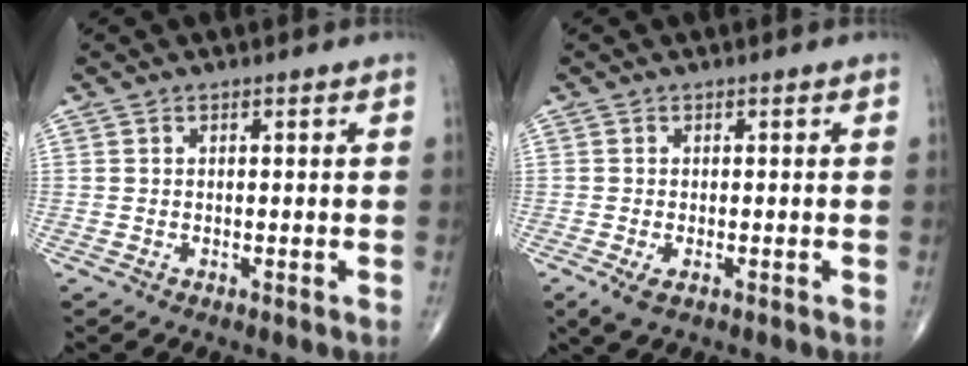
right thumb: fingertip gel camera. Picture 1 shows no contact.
{"total": 2.5, "force": [-1.0, 1.2, 1.9], "torque": [-0.041, -0.005, -0.016]}